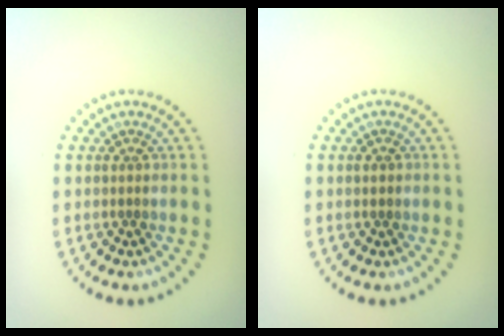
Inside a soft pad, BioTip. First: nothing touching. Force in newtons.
{"total": 0.9, "press": 0.9, "slide": 0.1}